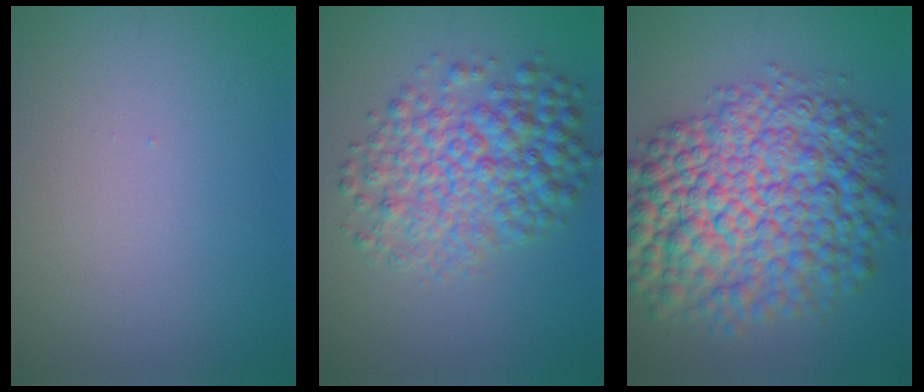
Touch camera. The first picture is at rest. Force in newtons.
{"total": 6.7, "press": 6.7, "slide": 0.1}
{"total": 12.3, "press": 12.3, "slide": 0.2}